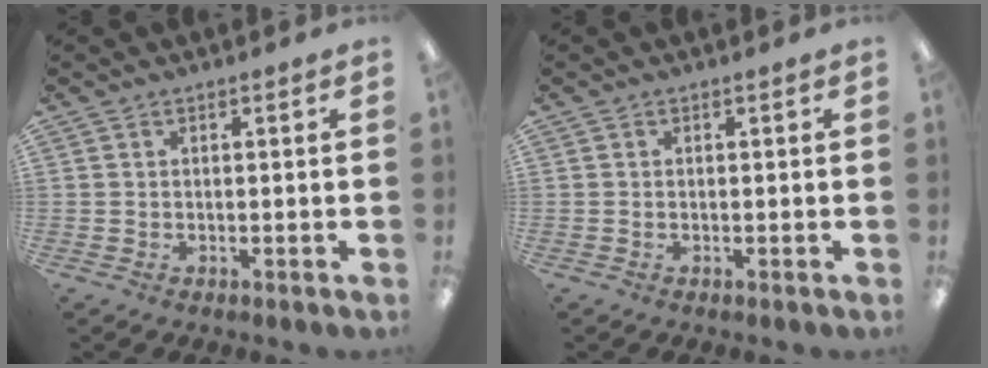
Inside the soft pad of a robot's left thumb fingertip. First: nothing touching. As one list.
[{"total": 0.0}]